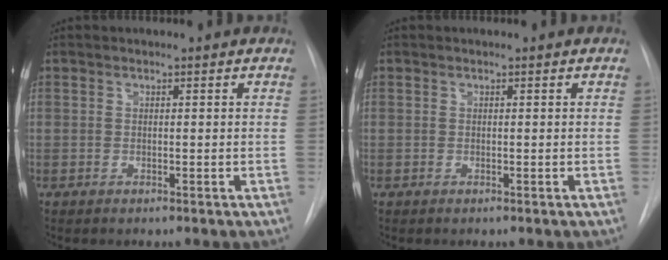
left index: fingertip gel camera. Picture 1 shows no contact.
{"total": 0.0}